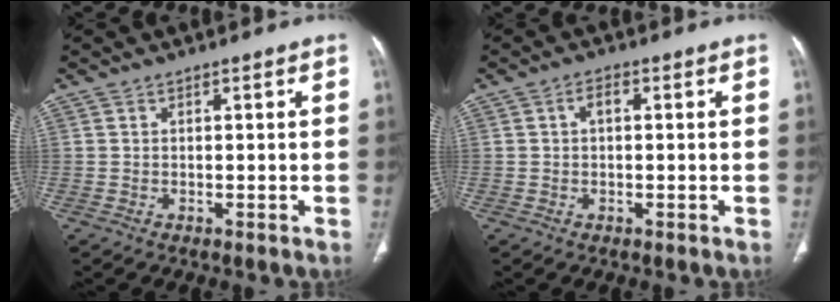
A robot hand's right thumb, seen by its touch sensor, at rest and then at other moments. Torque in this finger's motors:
{"motor_torque": [1.00, 2.40, 0.51, -0.33, -0.01]}